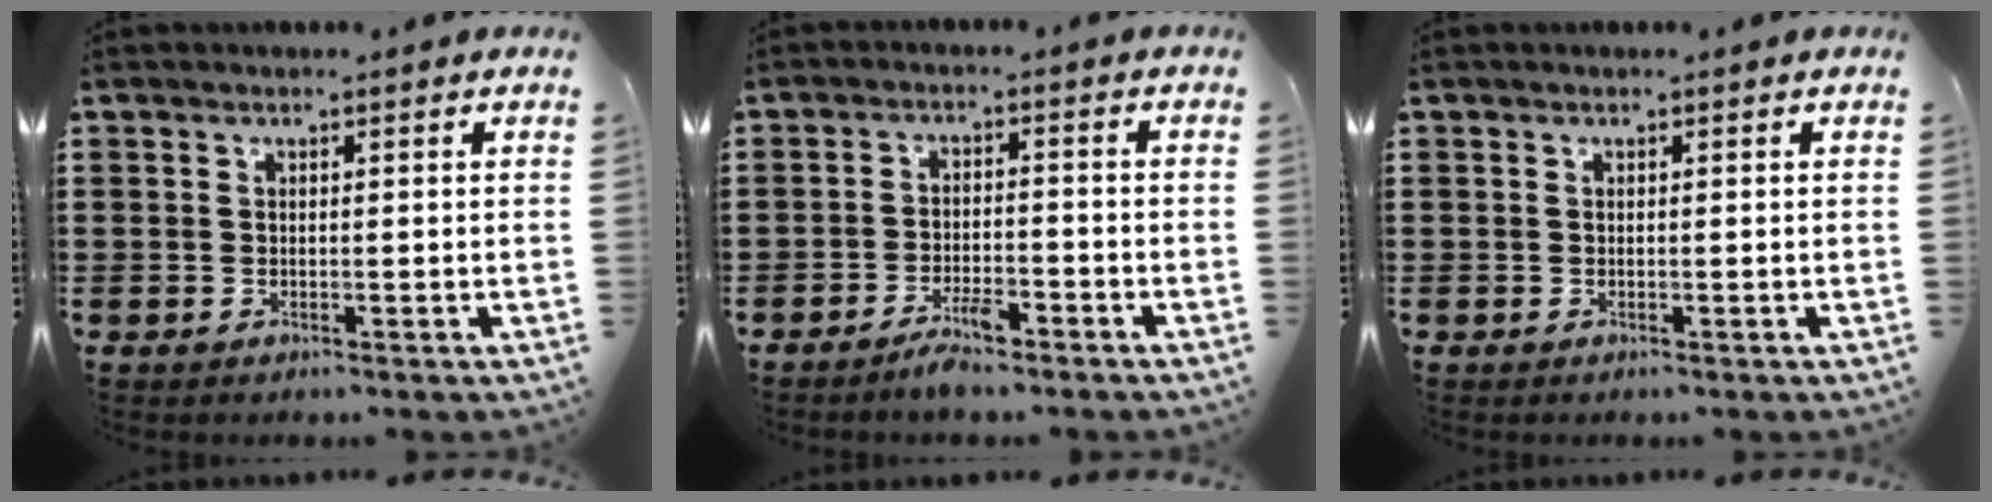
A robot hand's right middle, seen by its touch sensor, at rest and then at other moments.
{"total": 3.6, "force": [-2.9, 0.7, 2.0], "torque": [-0.041, 0.006, -0.057]}
{"total": 0.0}